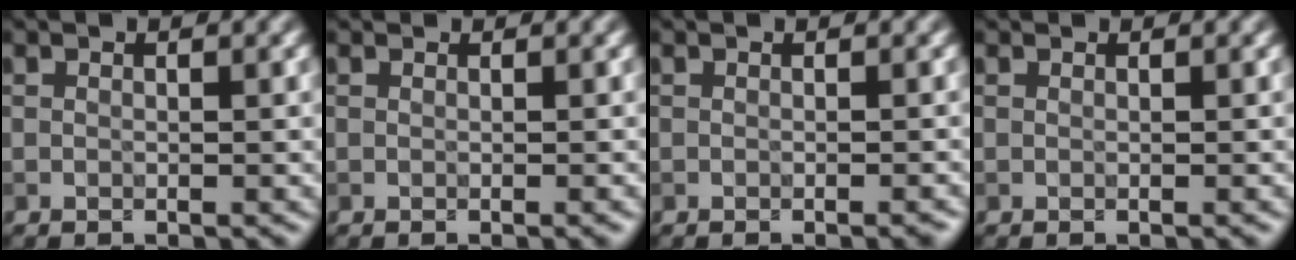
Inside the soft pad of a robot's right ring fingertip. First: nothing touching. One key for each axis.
{"total": 1.1, "fx": 0.6, "fy": 0.6, "fz": 0.7, "tx": 0.002, "ty": -0.006, "tz": -0.004}
{"total": 0.9, "fx": -0.4, "fy": 0.4, "fz": 0.8, "tx": 0.001, "ty": -0.005, "tz": -0.007}
{"total": 0.8, "fx": 0.7, "fy": 0.3, "fz": 0.4, "tx": -0.002, "ty": -0.005, "tz": 0.001}